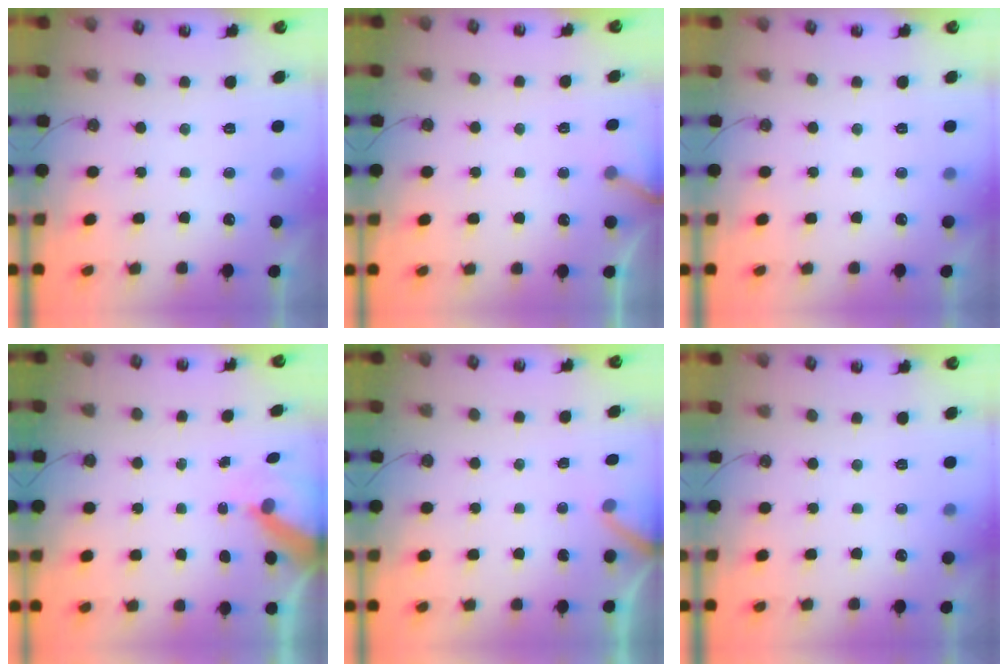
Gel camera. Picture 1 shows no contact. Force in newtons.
{"total": 4.4, "press": 4.3, "slide": 0.3}
{"total": 0.0}
{"total": 7.0, "press": 7.0, "slide": 0.8}
{"total": 2.5, "press": 2.5, "slide": 0.2}
{"total": 0.0}